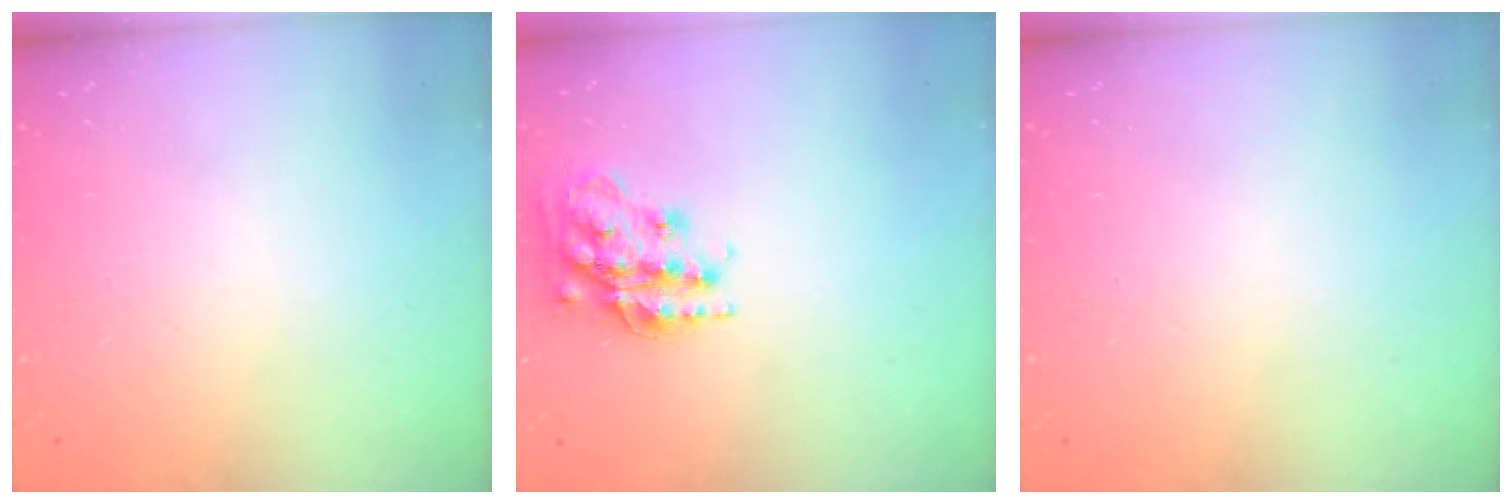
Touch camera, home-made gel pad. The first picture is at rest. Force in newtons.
{"total": 17.6, "press": 17.5, "slide": 1.3}
{"total": 0.0}